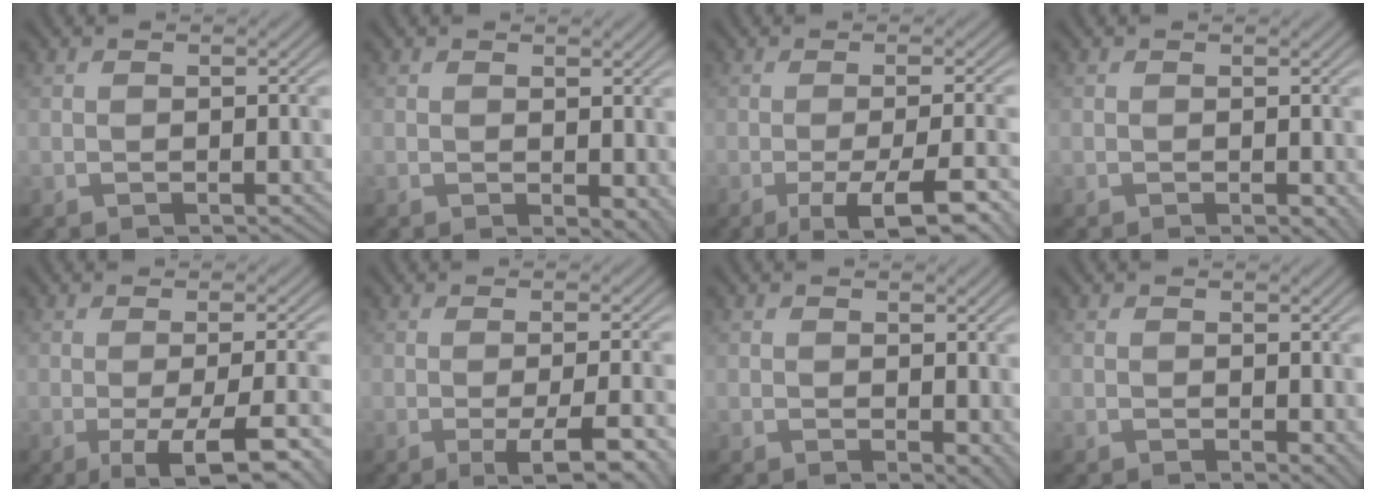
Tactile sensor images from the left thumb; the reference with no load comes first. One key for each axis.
{"total": 3.0, "fx": -0.1, "fy": 1.6, "fz": 2.5, "tx": -0.029, "ty": -0.007, "tz": 0.005}
{"total": 8.6, "fx": -4.3, "fy": 1.8, "fz": 7.2, "tx": -0.104, "ty": 0.003, "tz": -0.057}
{"total": 1.2, "fx": -0.3, "fy": 0.5, "fz": 1.1, "tx": -0.013, "ty": -0.002, "tz": -0.001}
{"total": 8.9, "fx": -3.5, "fy": 2.1, "fz": 7.9, "tx": -0.102, "ty": 0.005, "tz": -0.041}
{"total": 6.9, "fx": -2.8, "fy": 1.3, "fz": 6.2, "tx": -0.084, "ty": 0.007, "tz": -0.030}
{"total": 3.3, "fx": 0.1, "fy": 1.8, "fz": 2.7, "tx": -0.031, "ty": -0.007, "tz": 0.007}
{"total": 2.4, "fx": 0.2, "fy": 1.3, "fz": 2.0, "tx": -0.025, "ty": -0.004, "tz": 0.007}